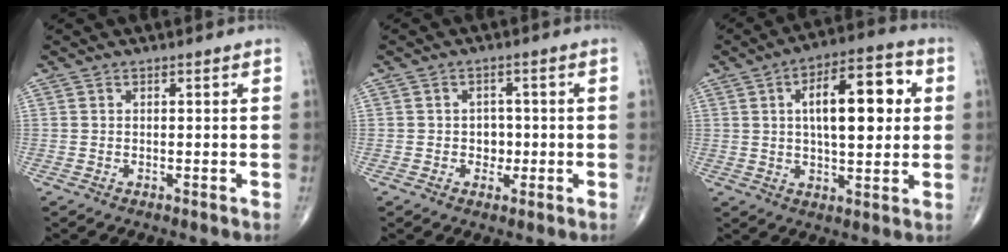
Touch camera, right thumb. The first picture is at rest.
{"total": 3.0, "force": [-0.5, 2.6, 1.5], "torque": [0.001, 0.008, -0.010]}
{"total": 15.5, "force": [3.1, 6.5, 13.7], "torque": [-0.181, 0.013, 0.042]}